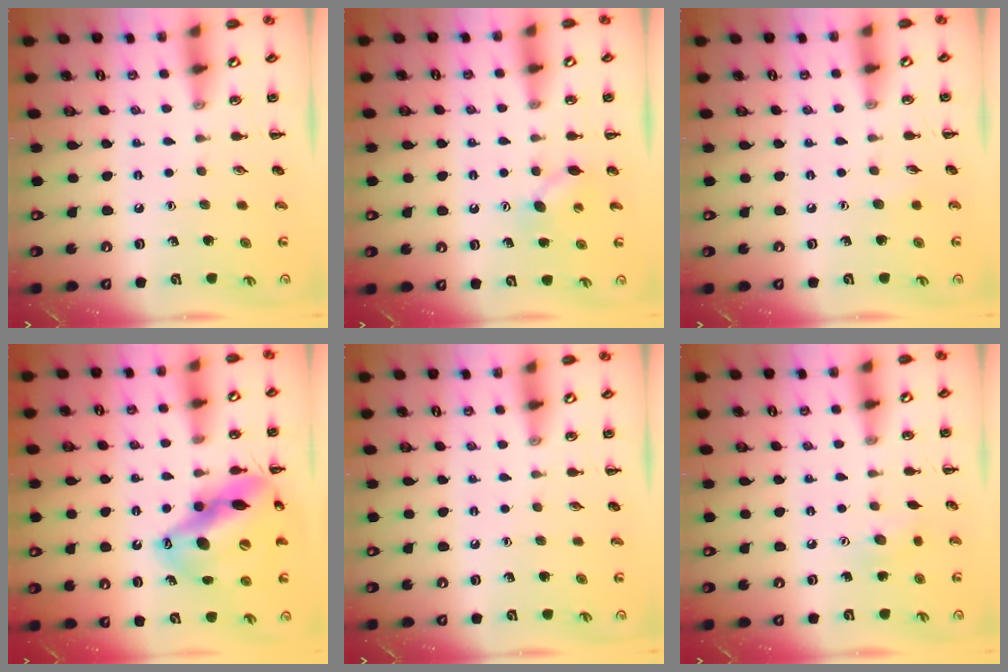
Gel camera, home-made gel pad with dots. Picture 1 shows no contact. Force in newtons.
{"total": 4.2, "press": 4.1, "slide": 0.9}
{"total": 3.7, "press": 3.6, "slide": 0.9}
{"total": 18.4, "press": 17.7, "slide": 5.1}
{"total": 0.0}
{"total": 3.8, "press": 3.7, "slide": 1.1}